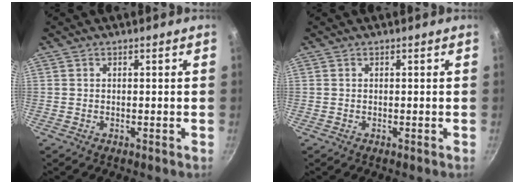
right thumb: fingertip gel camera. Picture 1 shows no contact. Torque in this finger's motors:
{"motor_torque": [-0.05, 0.05, -0.11, 0.11, 0.01]}